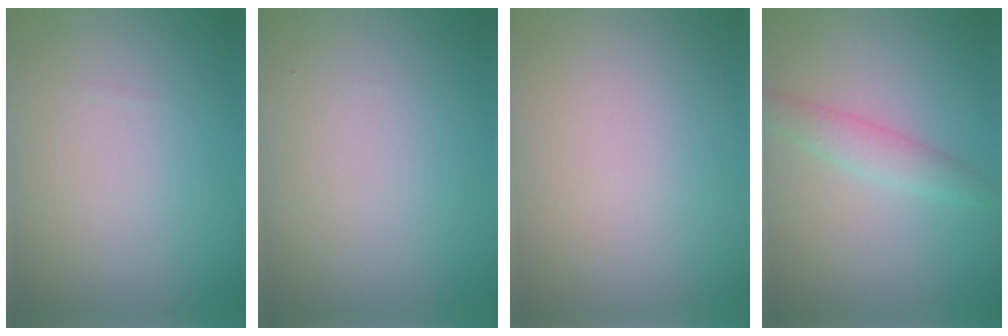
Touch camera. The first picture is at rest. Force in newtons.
{"total": 0.0}
{"total": 0.0}
{"total": 2.3, "press": 2.3, "slide": 0.1}